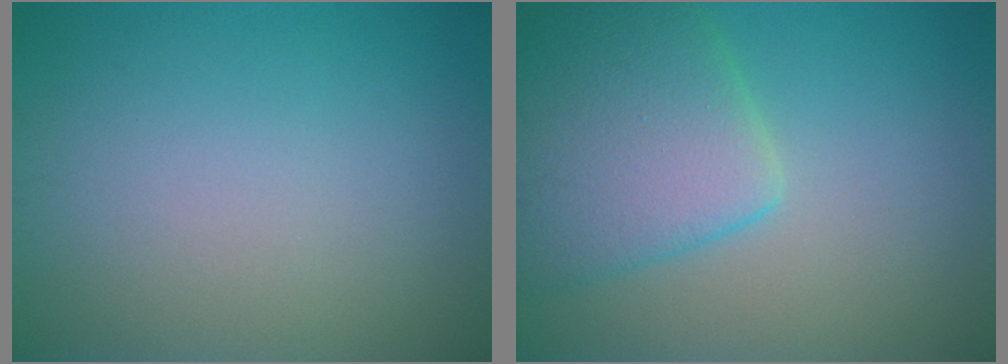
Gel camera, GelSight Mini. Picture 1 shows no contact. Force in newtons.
{"total": 6.5, "press": 6.5, "slide": 0.6}